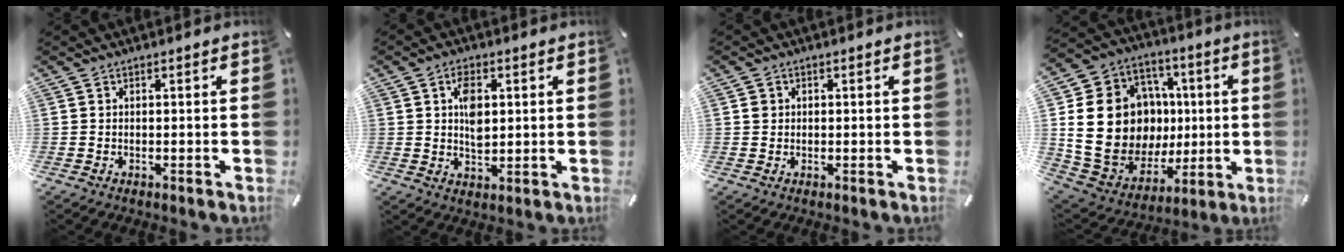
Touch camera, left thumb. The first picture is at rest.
{"total": 6.0, "force": [1.3, 3.7, 4.5], "torque": [-0.073, -0.001, 0.018]}
{"total": 1.3, "force": [0.1, 1.2, 0.3], "torque": [0.002, 0.002, -0.001]}
{"total": 25.5, "force": [3.3, 20.6, 14.7], "torque": [-0.285, -0.021, 0.101]}